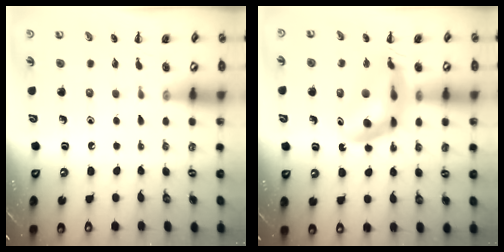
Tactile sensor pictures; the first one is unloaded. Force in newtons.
{"total": 12.9, "press": 12.3, "slide": 3.7}